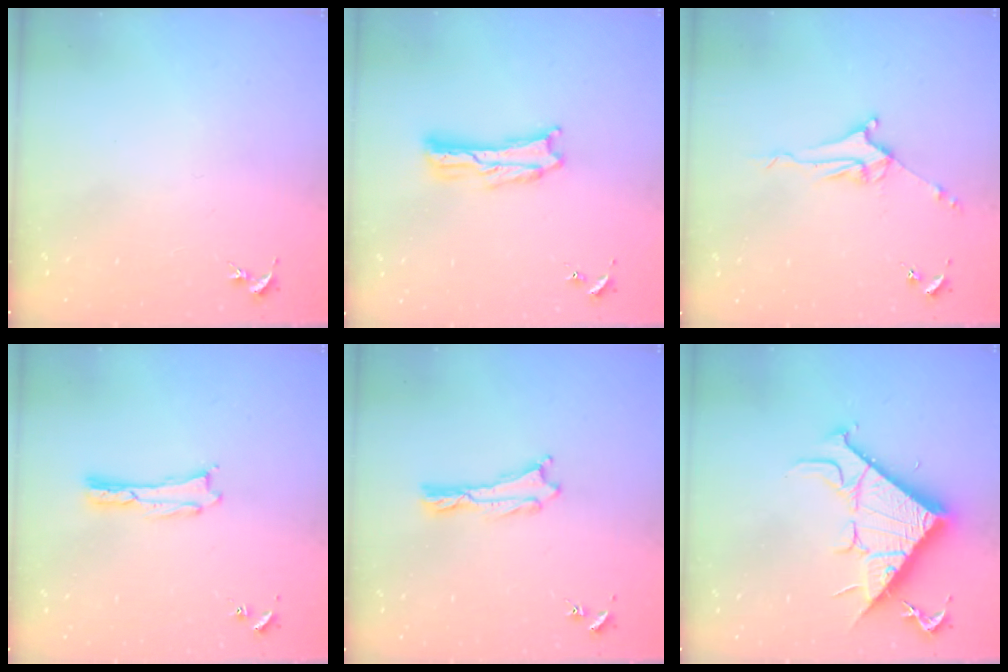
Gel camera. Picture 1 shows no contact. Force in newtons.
{"total": 1.6, "press": 1.6, "slide": 0.3}
{"total": 5.1, "press": 5.1, "slide": 0.6}
{"total": 0.0}
{"total": 0.0}
{"total": 13.0, "press": 13.0, "slide": 0.2}